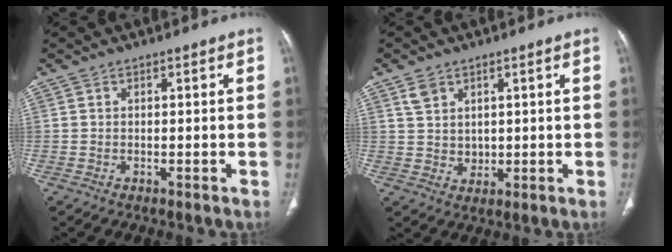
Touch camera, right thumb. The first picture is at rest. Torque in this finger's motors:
{"motor_torque": [-0.20, 0.14, 0.00, -0.13, 0.00]}